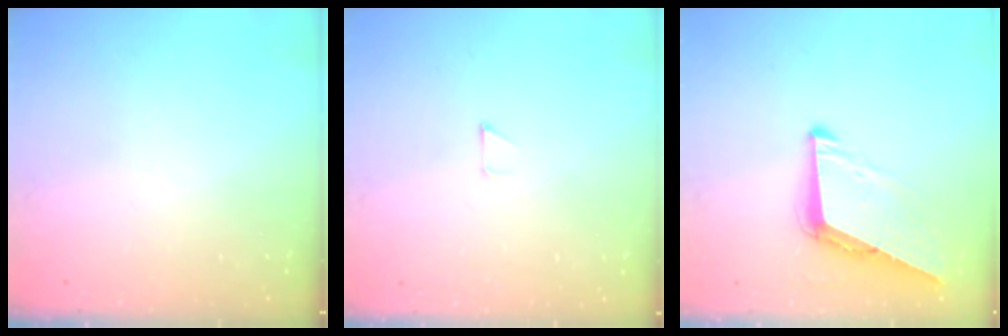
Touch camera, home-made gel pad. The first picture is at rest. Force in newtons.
{"total": 2.6, "press": 2.6, "slide": 0.2}
{"total": 8.3, "press": 7.8, "slide": 3.1}